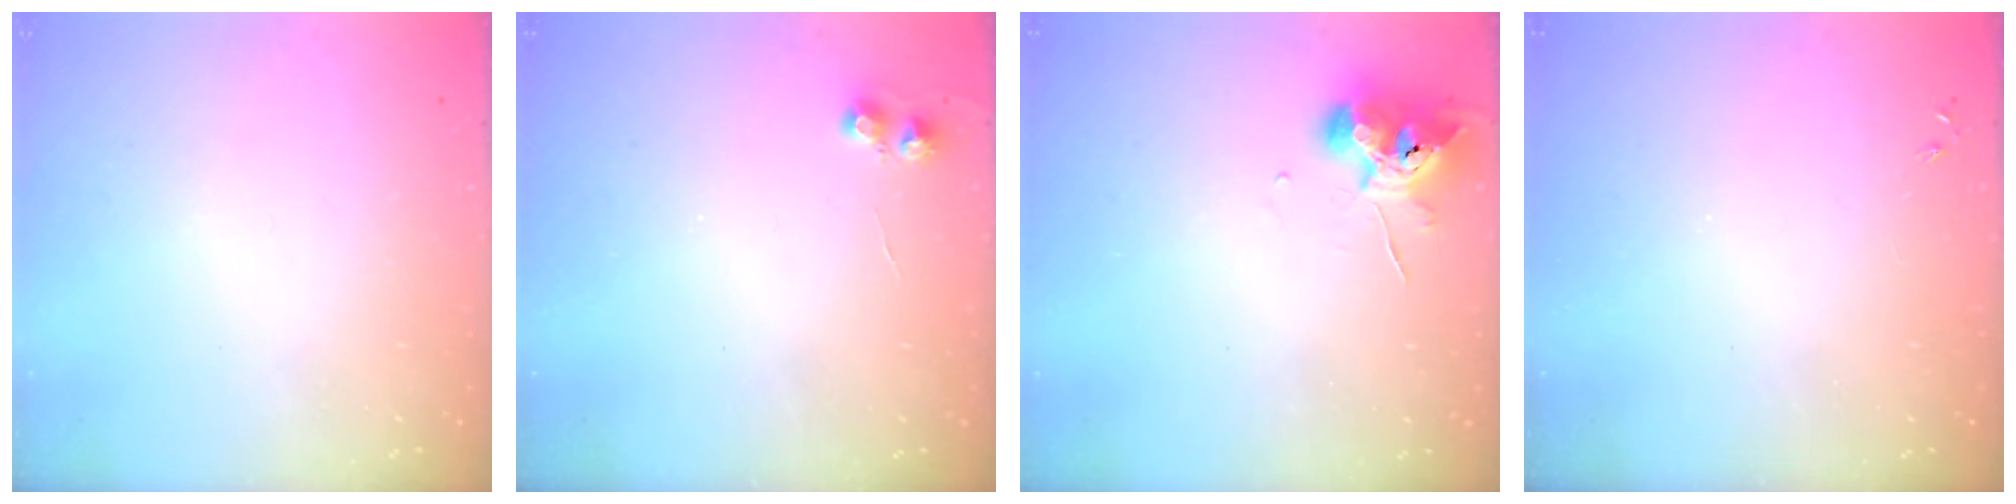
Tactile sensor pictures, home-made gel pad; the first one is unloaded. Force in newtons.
{"total": 5.7, "press": 5.6, "slide": 0.8}
{"total": 10.1, "press": 10.0, "slide": 1.4}
{"total": 0.0}